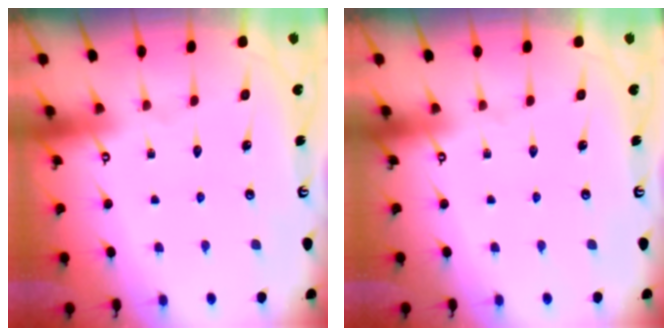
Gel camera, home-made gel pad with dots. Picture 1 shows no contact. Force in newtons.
{"total": 0.0}